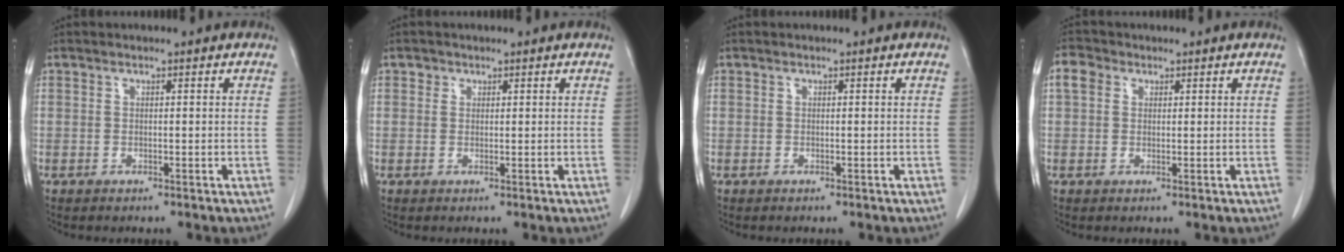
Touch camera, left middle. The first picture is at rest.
{"total": 1.0, "force": [0.5, 0.9, 0.1], "torque": [0.008, -0.001, 0.003]}
{"total": 0.0}
{"total": 3.0, "force": [1.2, 2.5, 1.3], "torque": [-0.031, 0.016, 0.022]}